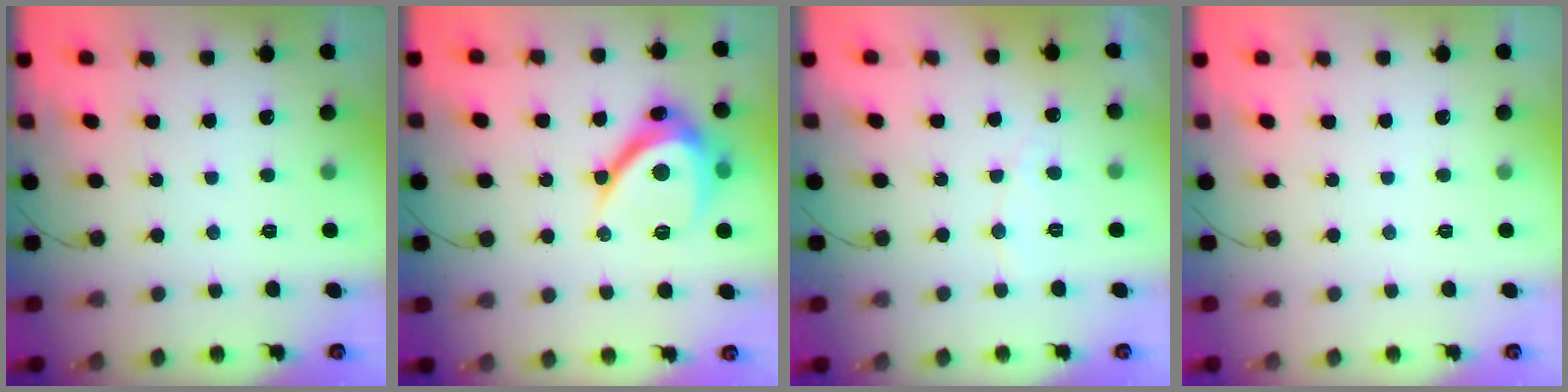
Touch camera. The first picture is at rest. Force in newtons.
{"total": 12.2, "press": 12.2, "slide": 1.3}
{"total": 3.7, "press": 3.6, "slide": 0.2}
{"total": 0.0}